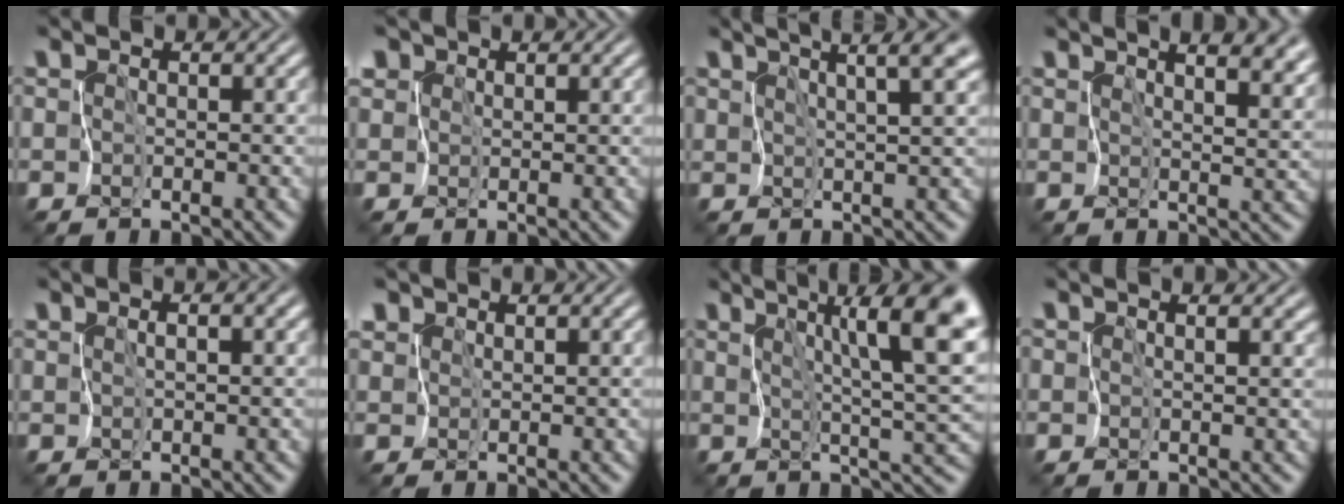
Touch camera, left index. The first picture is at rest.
{"total": 2.9, "force": [1.7, 2.1, 1.1], "torque": [-0.026, 0.014, 0.021]}
{"total": 10.7, "force": [6.1, 3.9, 7.9], "torque": [-0.093, 0.046, 0.071]}
{"total": 11.4, "force": [7.0, 4.8, 7.5], "torque": [-0.093, 0.035, 0.082]}
{"total": 1.7, "force": [0.5, 0.8, 1.4], "torque": [-0.019, 0.007, 0.014]}
{"total": 1.9, "force": [1.4, 1.1, 0.4], "torque": [-0.016, 0.007, 0.025]}
{"total": 10.2, "force": [4.5, 1.7, 9.0], "torque": [-0.133, 0.013, 0.071]}
{"total": 1.9, "force": [1.3, 0.8, 1.1], "torque": [-0.012, 0.007, 0.012]}